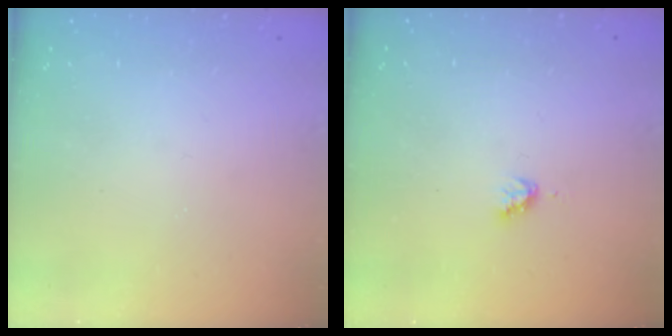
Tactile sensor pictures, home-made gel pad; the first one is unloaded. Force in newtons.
{"total": 2.8, "press": 2.8, "slide": 0.3}